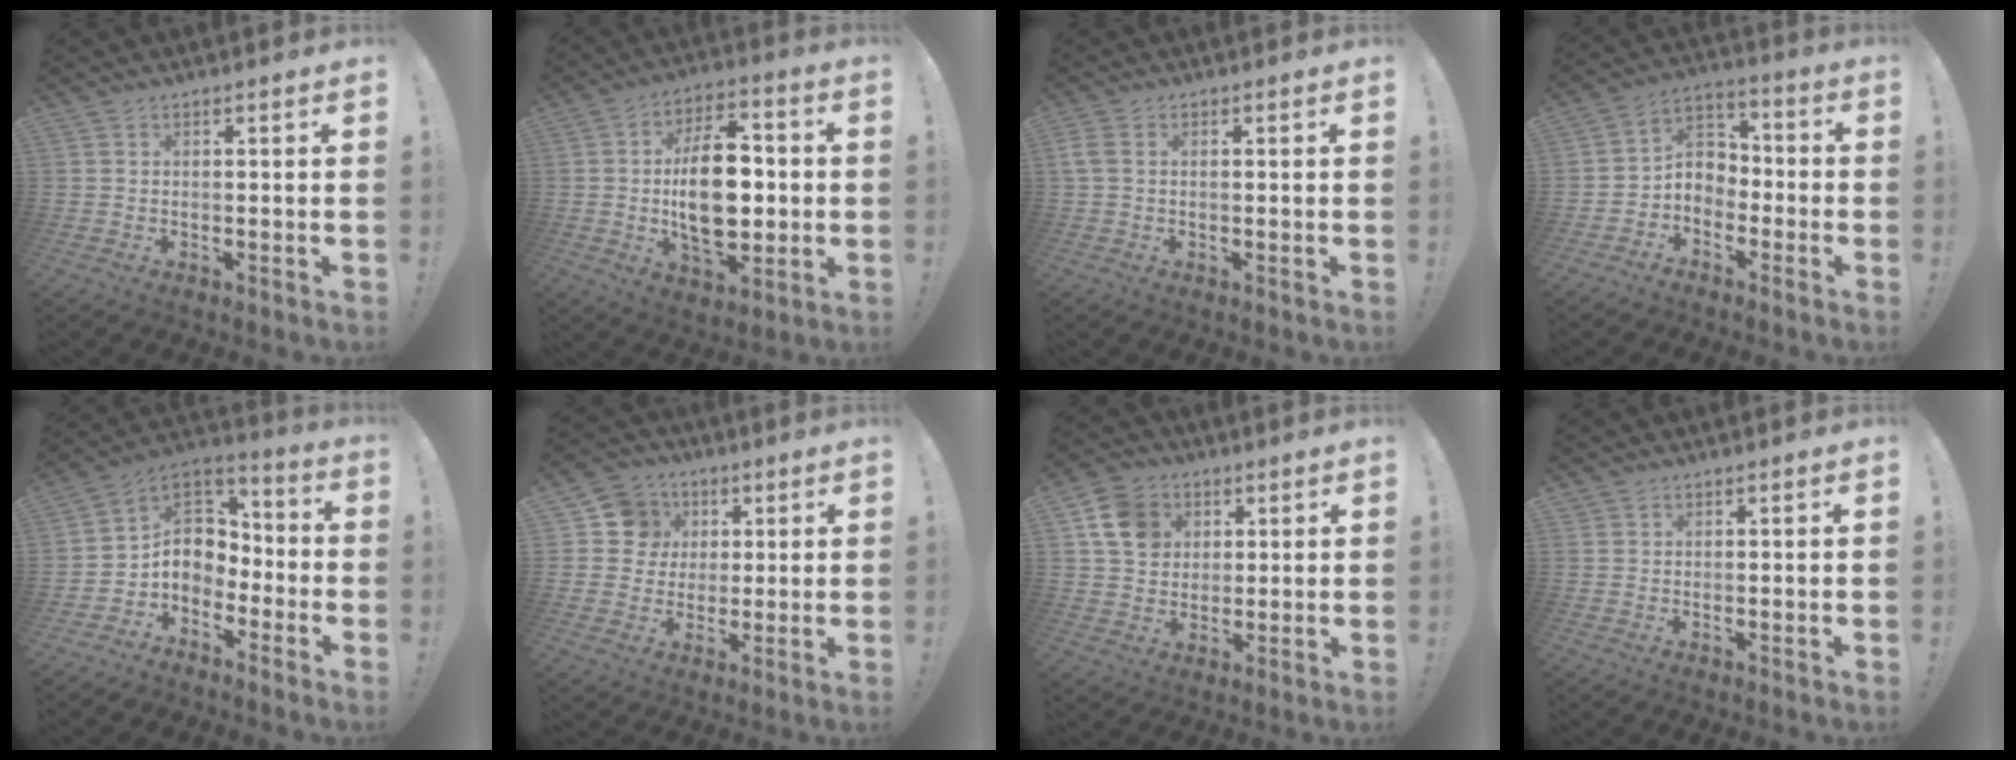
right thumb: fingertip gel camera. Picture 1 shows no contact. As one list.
[{"total": 18.6, "force": [-0.6, 10.8, 15.2], "torque": [-0.261, 0.003, -0.012]}, {"total": 2.3, "force": [0.2, 1.5, 1.8], "torque": [-0.037, 0.003, 0.004]}, {"total": 6.3, "force": [-1.9, 5.7, 1.8], "torque": [-0.026, 0.013, -0.027]}, {"total": 8.1, "force": [-0.4, 7.4, 3.1], "torque": [-0.045, -0.005, 0.001]}, {"total": 10.9, "force": [2.8, 10.1, 2.9], "torque": [-0.033, -0.006, 0.060]}, {"total": 11.6, "force": [4.5, 9.6, 4.9], "torque": [-0.069, -0.009, 0.092]}, {"total": 0.8, "force": [0.7, 0.5, 0.1], "torque": [0.002, -0.002, 0.013]}]